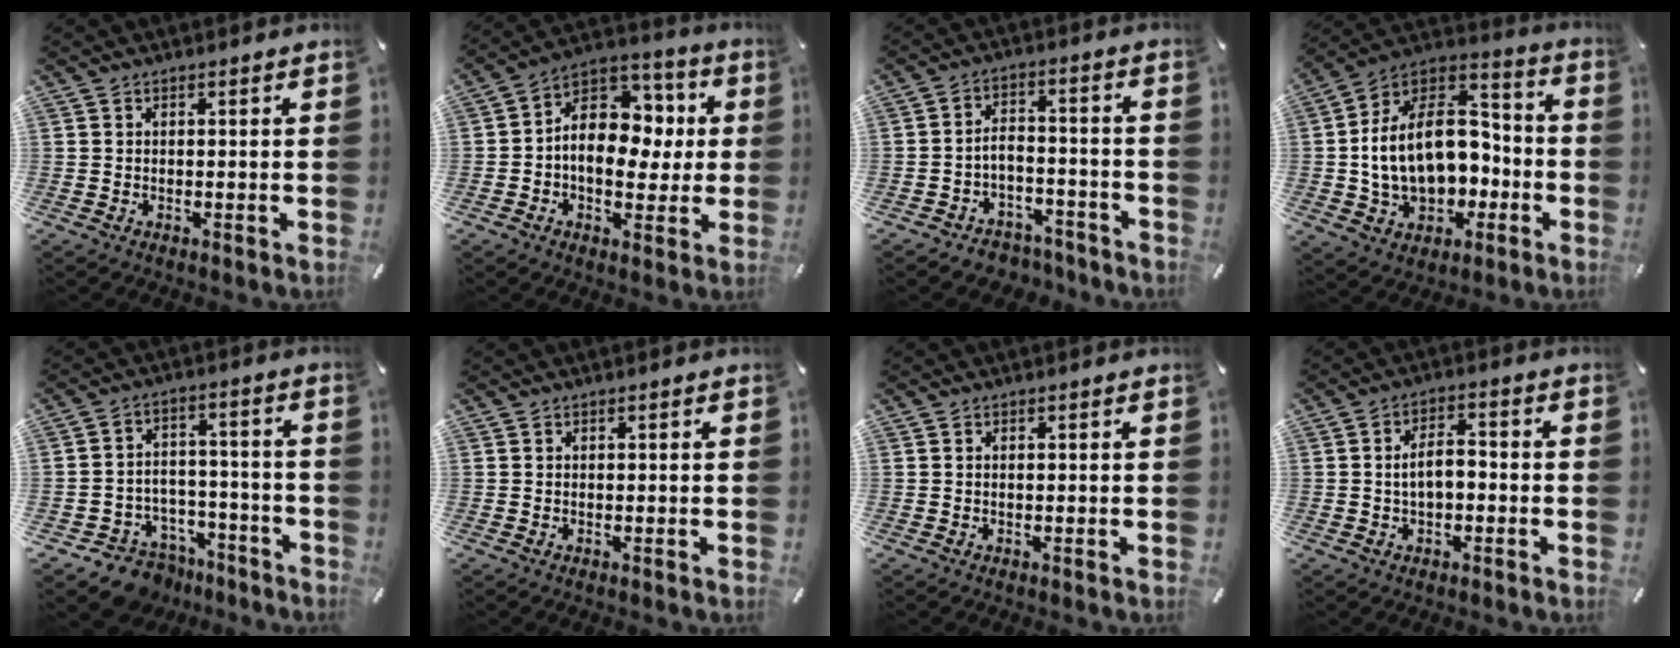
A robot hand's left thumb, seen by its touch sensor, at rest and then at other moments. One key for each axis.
{"total": 12.1, "fx": 0.1, "fy": 10.0, "fz": 6.9, "tx": -0.110, "ty": -0.012, "tz": 0.005}
{"total": 5.1, "fx": -3.0, "fy": 3.7, "fz": 1.7, "tx": -0.026, "ty": 0.015, "tz": -0.055}
{"total": 19.8, "fx": -1.9, "fy": 14.7, "fz": 13.1, "tx": -0.222, "ty": 0.000, "tz": -0.024}
{"total": 7.6, "fx": -5.5, "fy": 5.2, "fz": 0.8, "tx": -0.002, "ty": 0.036, "tz": -0.095}
{"total": 0.0}
{"total": 0.0}
{"total": 5.5, "fx": -0.7, "fy": 3.1, "fz": 4.5, "tx": -0.080, "ty": 0.015, "tz": -0.013}